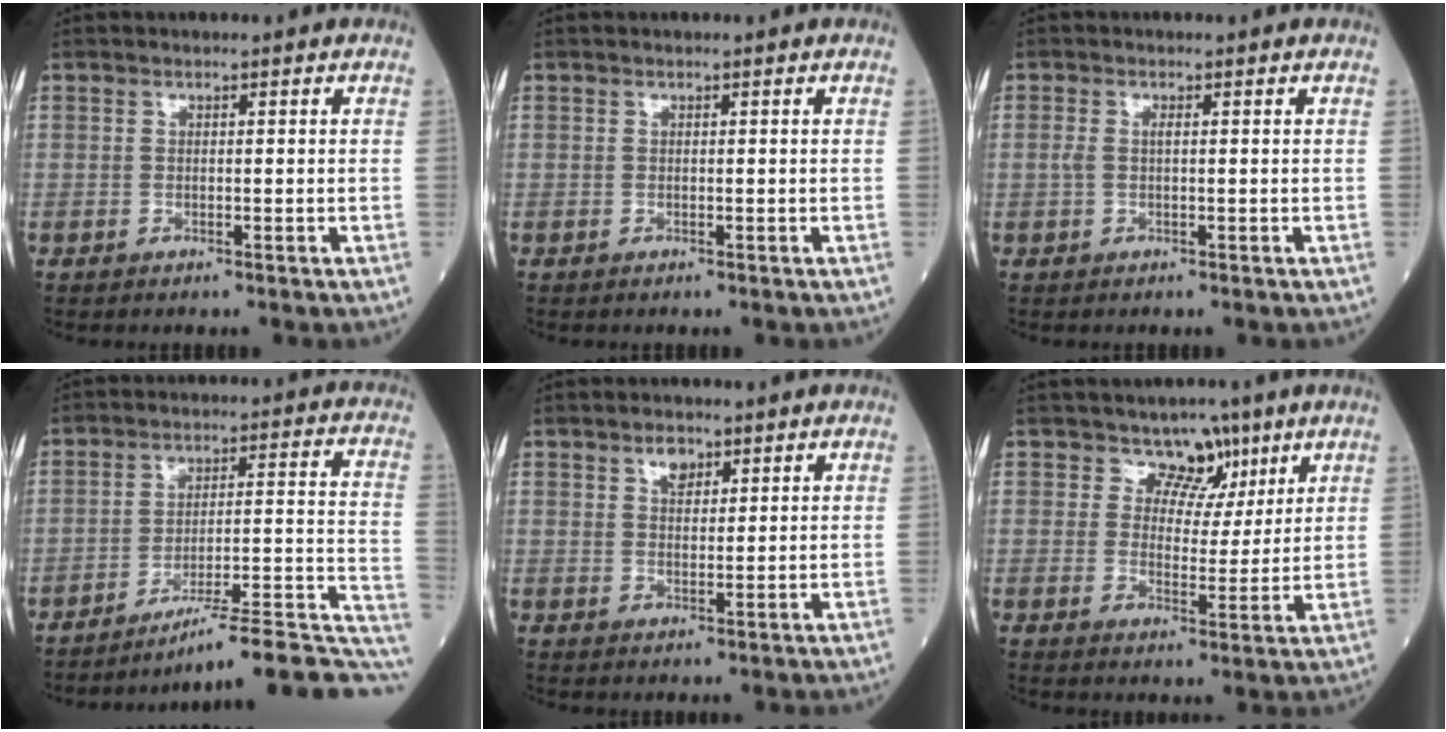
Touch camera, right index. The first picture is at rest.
{"total": 0.0}
{"total": 1.3, "force": [0.1, 0.3, 1.2], "torque": [-0.033, 0.001, 0.002]}
{"total": 19.2, "force": [-17.2, -0.1, 8.5], "torque": [-0.048, 0.028, -0.238]}
{"total": 2.6, "force": [1.6, 1.4, 1.5], "torque": [-0.025, 0.002, 0.029]}
{"total": 5.2, "force": [3.5, 3.8, 0.8], "torque": [0.006, -0.003, 0.051]}